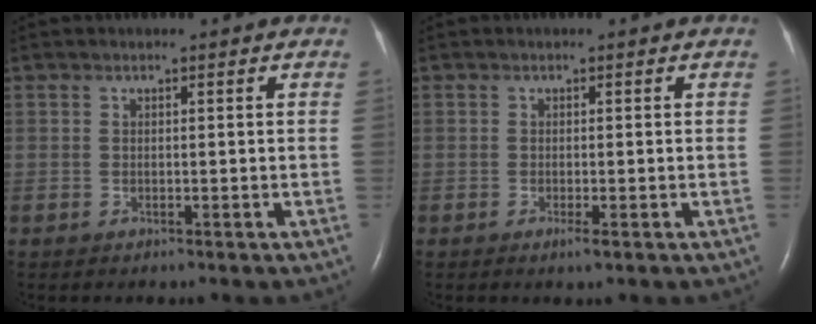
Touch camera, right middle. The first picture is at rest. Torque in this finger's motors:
{"motor_torque": [0.02, 0.13, -0.08, -0.06]}